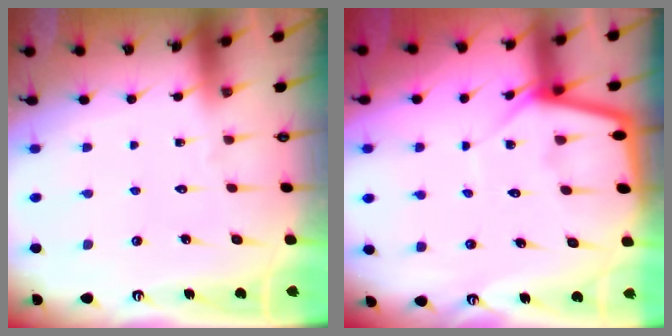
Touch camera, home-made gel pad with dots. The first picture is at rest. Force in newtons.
{"total": 6.1, "press": 6.1, "slide": 0.7}